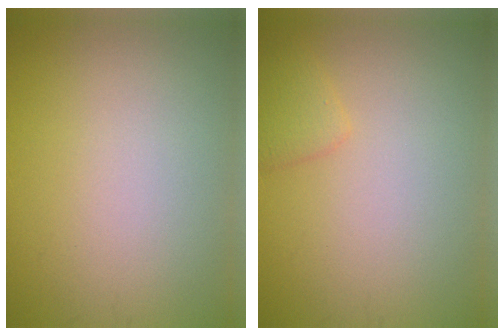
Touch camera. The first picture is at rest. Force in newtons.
{"total": 1.4, "press": 1.4, "slide": 0.1}